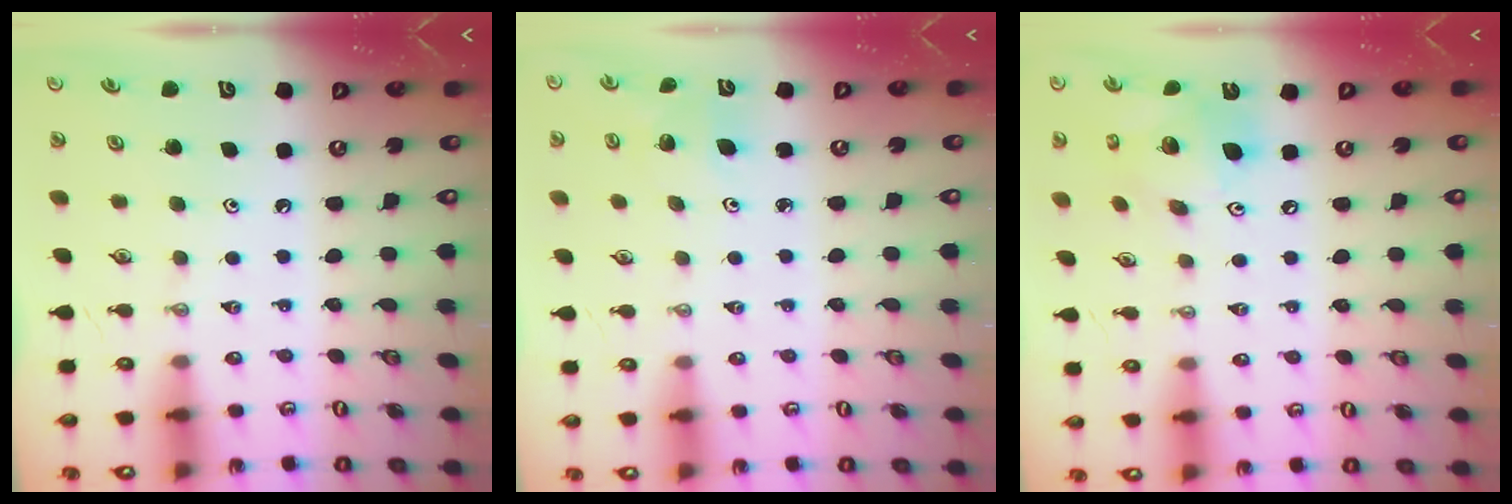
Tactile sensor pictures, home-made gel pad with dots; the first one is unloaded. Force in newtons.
{"total": 4.7, "press": 4.1, "slide": 2.1}
{"total": 15.2, "press": 15.1, "slide": 2.1}